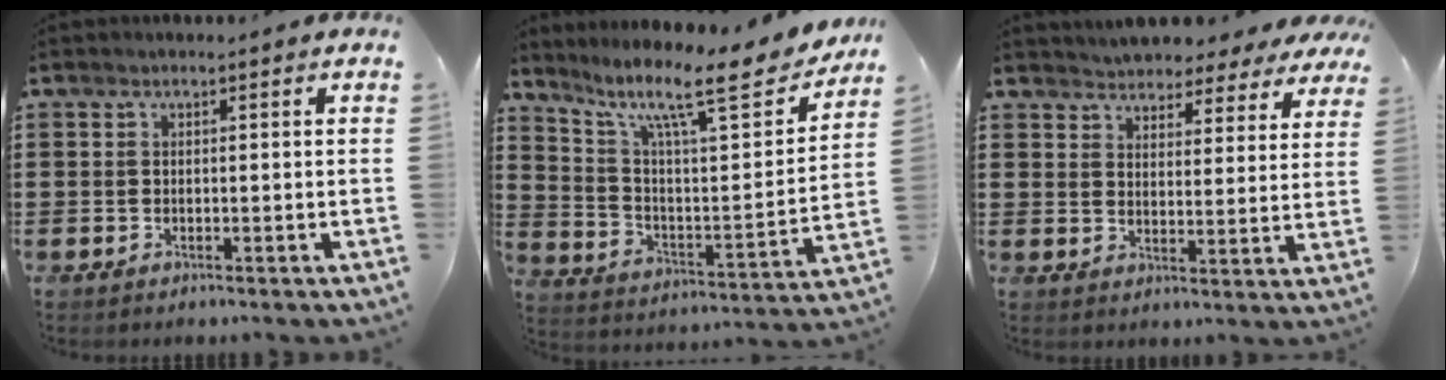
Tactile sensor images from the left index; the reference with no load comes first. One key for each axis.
{"total": 13.0, "fx": 9.6, "fy": 2.6, "fz": 8.4, "tx": -0.167, "ty": -0.058, "tz": 0.149}
{"total": 4.1, "fx": 4.0, "fy": 0.7, "fz": -0.5, "tx": -0.016, "ty": -0.022, "tz": 0.070}